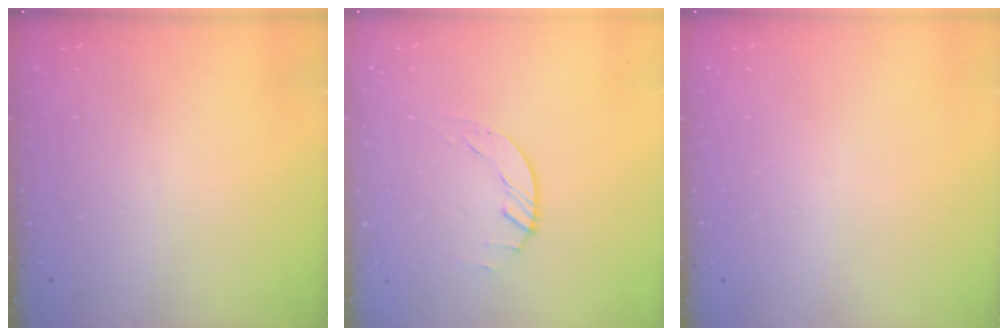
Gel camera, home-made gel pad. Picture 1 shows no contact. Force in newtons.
{"total": 1.5, "press": 1.4, "slide": 0.1}
{"total": 0.0}